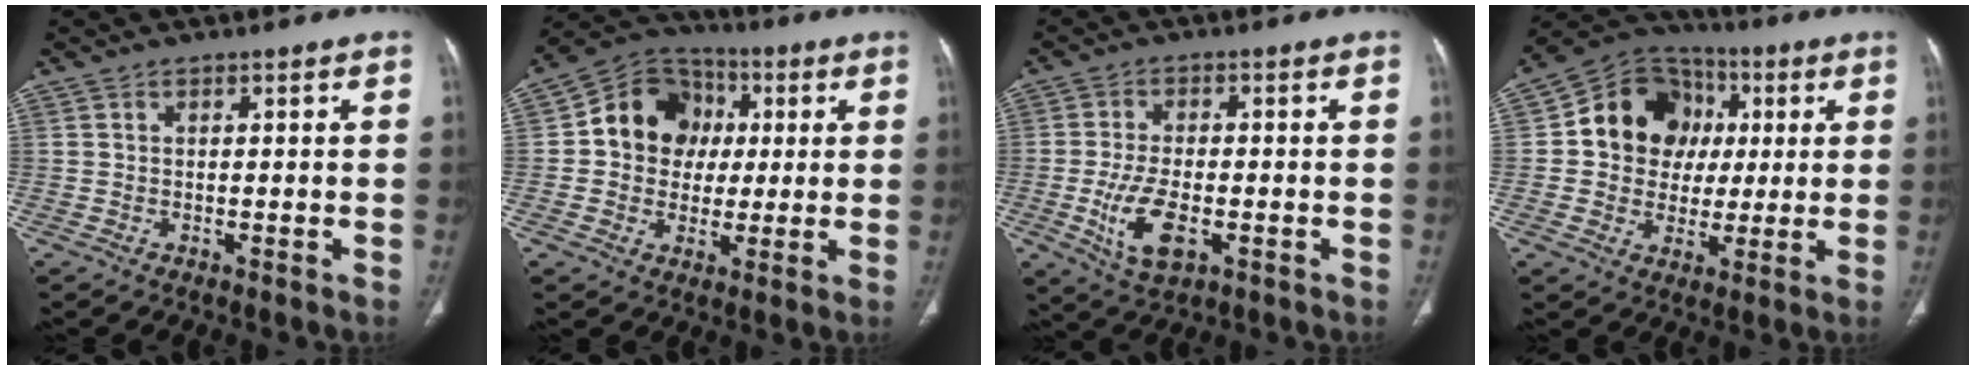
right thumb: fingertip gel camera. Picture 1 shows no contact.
{"total": 13.0, "force": [1.4, 11.5, 6.0], "torque": [-0.053, 0.018, 0.015]}
{"total": 9.1, "force": [-2.6, 4.5, 7.5], "torque": [-0.149, 0.001, -0.038]}
{"total": 14.9, "force": [2.1, 13.1, 6.9], "torque": [-0.066, 0.015, 0.030]}